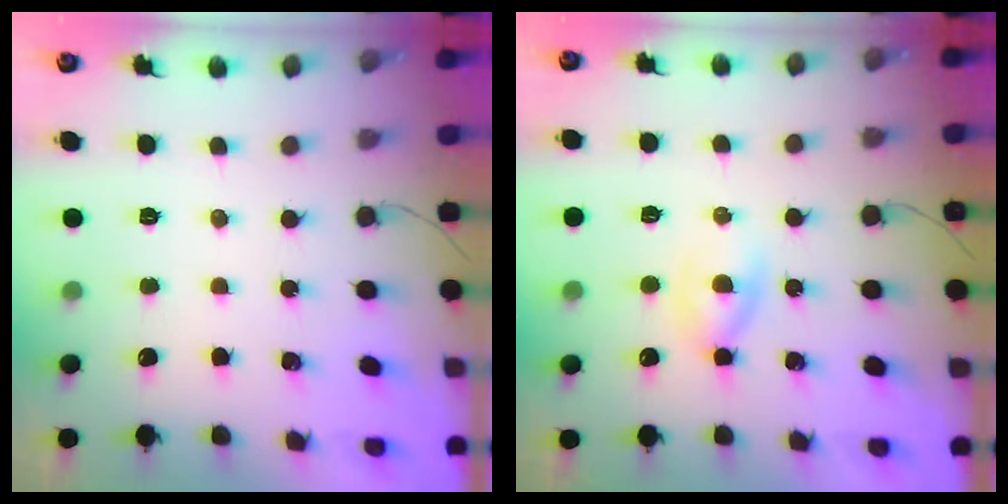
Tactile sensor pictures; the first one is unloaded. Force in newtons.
{"total": 2.6, "press": 2.4, "slide": 1.0}